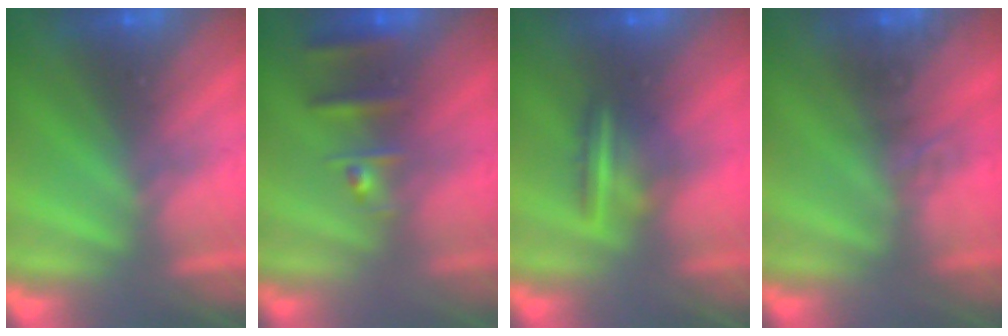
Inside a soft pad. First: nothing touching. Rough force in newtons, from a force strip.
{"total": 2.5}
{"total": 8.7}
{"total": 1.6}